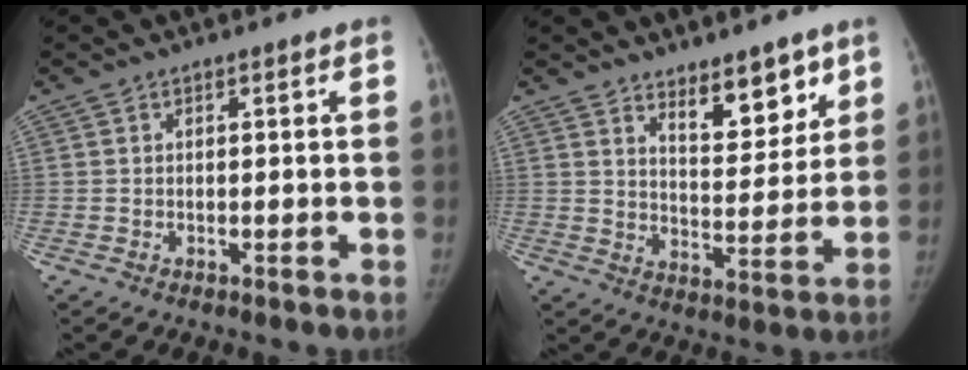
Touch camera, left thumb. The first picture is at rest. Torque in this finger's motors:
{"motor_torque": [0.10, 0.11, 0.06, 0.35, -0.01]}